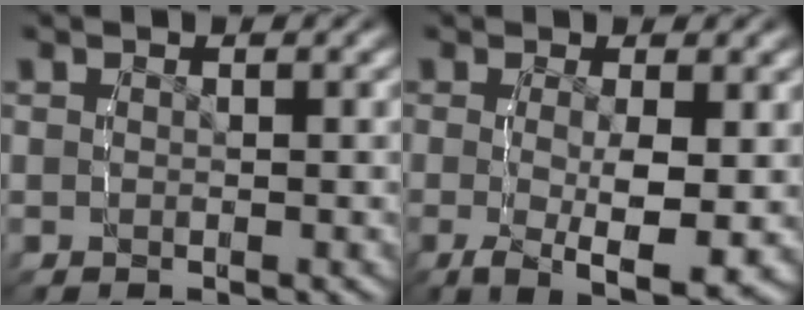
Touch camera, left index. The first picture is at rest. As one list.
[{"total": 6.6, "force": [-2.6, 1.9, 5.8], "torque": [-0.096, -0.033, -0.024]}]